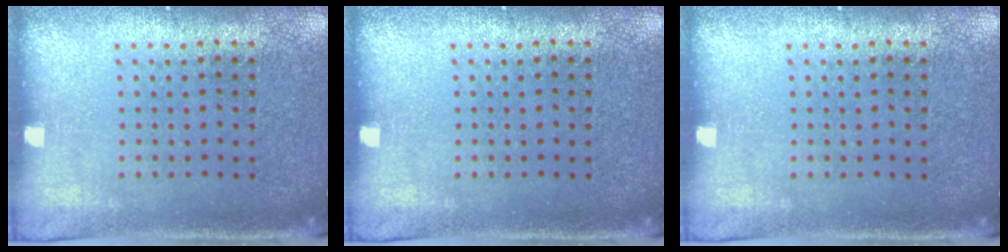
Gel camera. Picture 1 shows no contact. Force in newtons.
{"total": 0.0}
{"total": 0.0}